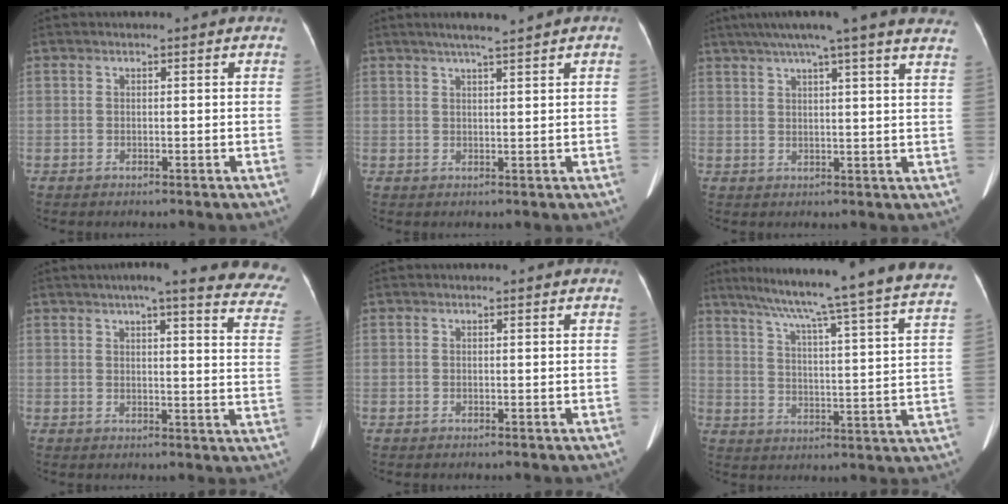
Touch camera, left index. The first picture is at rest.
{"total": 3.8, "force": [2.7, -0.5, 2.5], "torque": [-0.043, 0.010, 0.047]}
{"total": 20.2, "force": [17.0, -0.2, 10.9], "torque": [-0.174, 0.012, 0.205]}
{"total": 23.5, "force": [20.2, 3.0, 11.6], "torque": [-0.132, -0.043, 0.212]}
{"total": 0.0}
{"total": 29.0, "force": [25.4, -1.0, 13.9], "torque": [-0.224, -0.061, 0.319]}